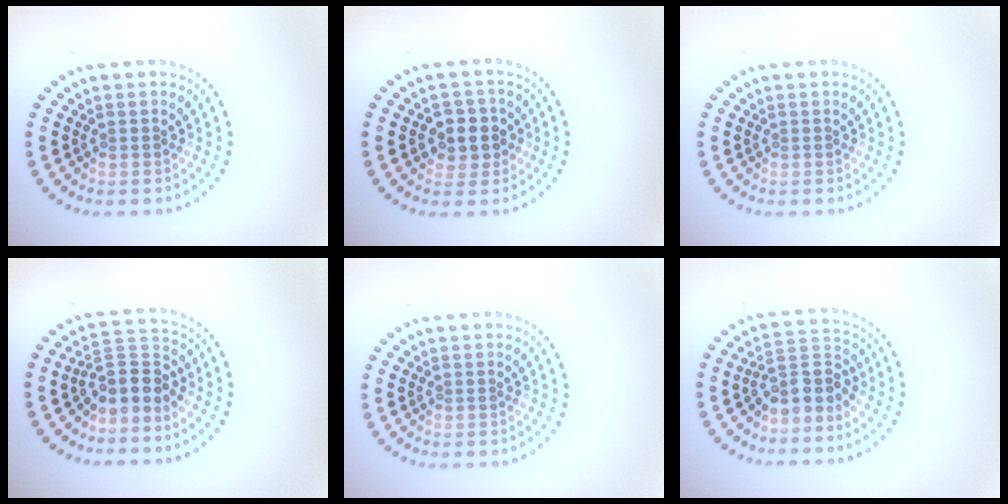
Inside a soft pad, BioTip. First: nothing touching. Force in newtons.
{"total": 2.8, "press": 2.7, "slide": 0.9}
{"total": 0.0}
{"total": 3.4, "press": 2.8, "slide": 1.9}
{"total": 0.0}
{"total": 3.2, "press": 2.6, "slide": 1.9}